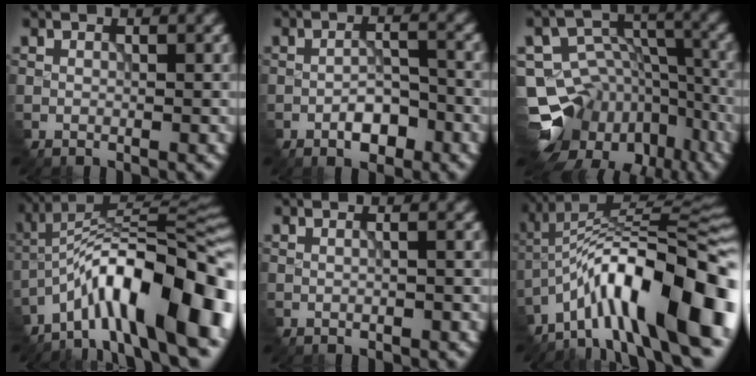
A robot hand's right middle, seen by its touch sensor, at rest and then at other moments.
{"total": 3.1, "force": [-1.8, 1.2, 2.2], "torque": [-0.037, 0.004, -0.032]}
{"total": 14.9, "force": [-9.9, 10.0, 5.0], "torque": [-0.102, -0.012, -0.121]}
{"total": 13.9, "force": [-6.5, 4.0, 11.6], "torque": [-0.180, 0.016, -0.102]}
{"total": 2.1, "force": [0.2, 1.0, 1.8], "torque": [-0.012, 0.011, -0.009]}
{"total": 15.3, "force": [-6.5, 4.4, 13.2], "torque": [-0.194, 0.034, -0.106]}